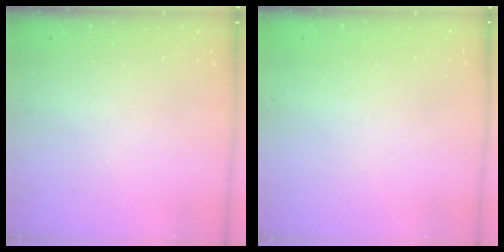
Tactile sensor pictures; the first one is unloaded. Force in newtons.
{"total": 0.8, "press": 0.8, "slide": 0.1}